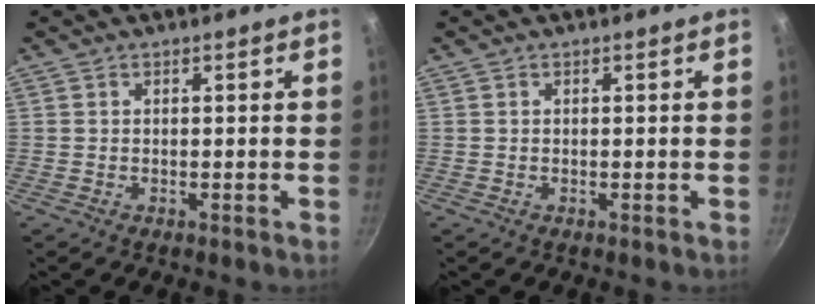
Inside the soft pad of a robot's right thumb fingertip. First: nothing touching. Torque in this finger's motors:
{"motor_torque": [0.19, 0.00, 0.24, 0.09, 0.02]}